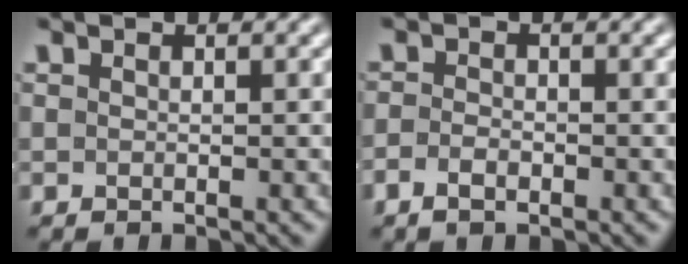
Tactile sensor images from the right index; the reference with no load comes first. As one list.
[{"total": 1.5, "force": [-1.3, 0.3, 0.7], "torque": [-0.014, -0.009, -0.020]}]